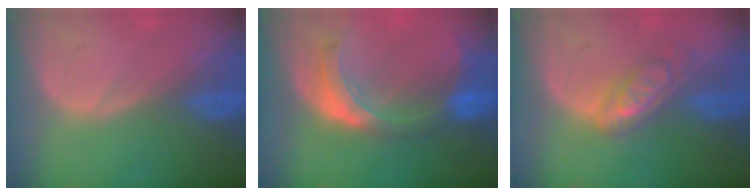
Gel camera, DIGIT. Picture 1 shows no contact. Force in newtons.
{"total": 8.2, "press": 7.3, "slide": 3.8}
{"total": 5.6, "press": 4.9, "slide": 2.8}